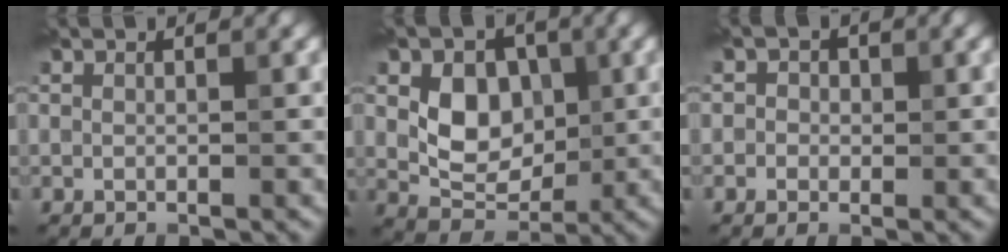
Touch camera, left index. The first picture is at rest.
{"total": 5.2, "force": [0.4, 4.0, 3.4], "torque": [-0.052, -0.008, 0.006]}
{"total": 1.3, "force": [-0.2, 1.3, 0.2], "torque": [0.010, -0.003, -0.013]}